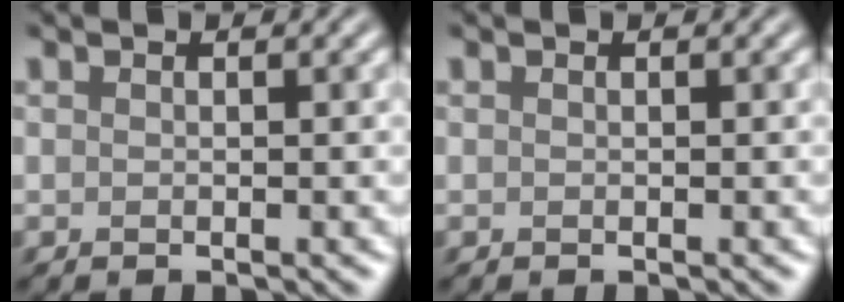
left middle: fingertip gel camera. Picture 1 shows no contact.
{"total": 0.0}